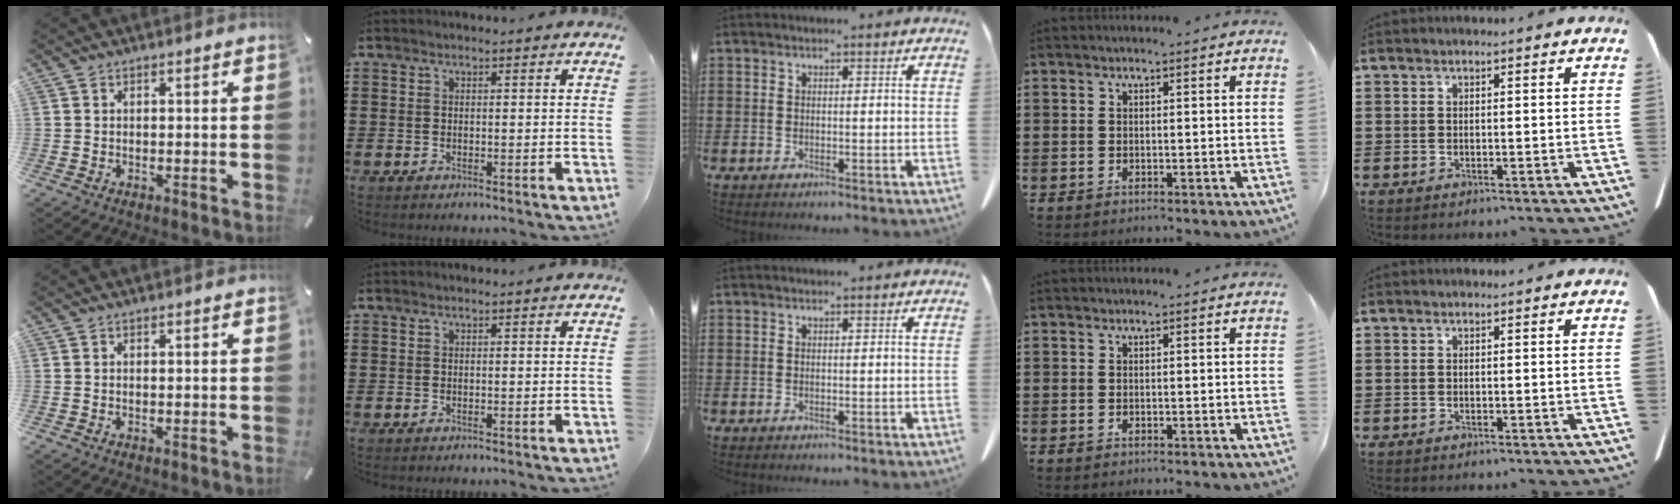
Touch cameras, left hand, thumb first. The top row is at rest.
{}